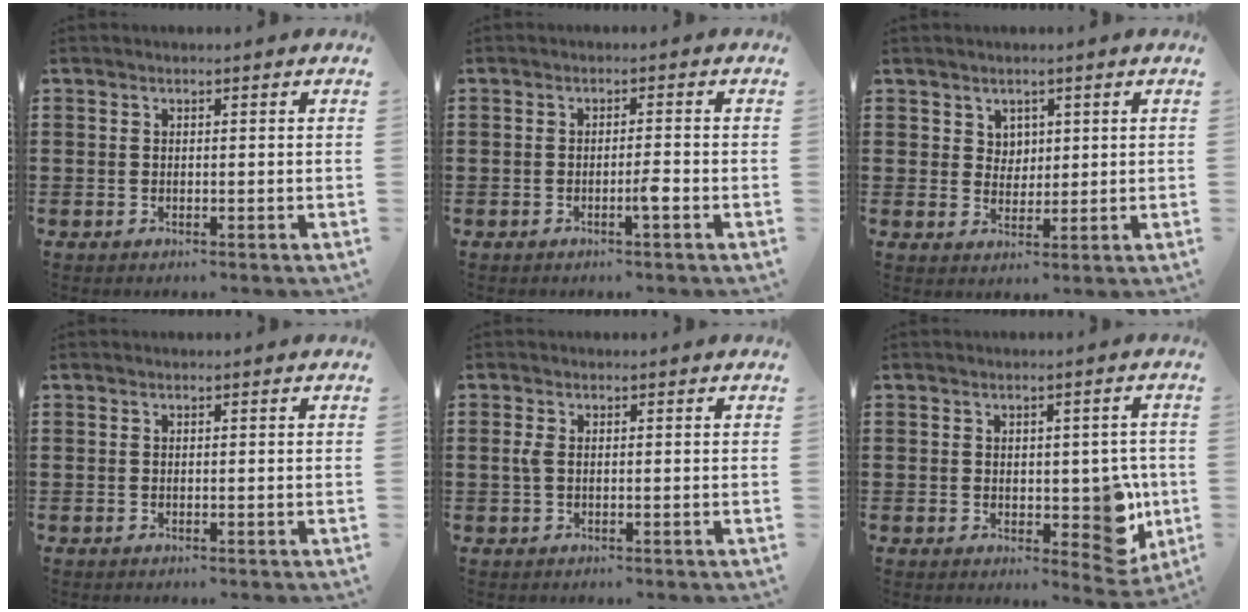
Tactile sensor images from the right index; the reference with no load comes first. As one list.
[{"total": 2.4, "force": [-1.1, 0.0, 2.1], "torque": [-0.035, 0.001, -0.021]}, {"total": 3.0, "force": [1.8, 2.3, 0.6], "torque": [-0.020, 0.010, 0.034]}, {"total": 0.0}, {"total": 1.7, "force": [0.0, 0.7, 1.5], "torque": [-0.045, -0.002, -0.006]}, {"total": 6.7, "force": [-0.1, 4.5, 5.0], "torque": [-0.050, -0.002, -0.001]}]